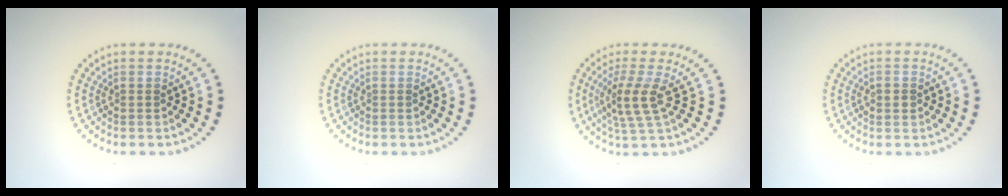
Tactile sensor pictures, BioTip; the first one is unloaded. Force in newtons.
{"total": 0.0}
{"total": 3.3, "press": 2.8, "slide": 1.7}
{"total": 1.3, "press": 1.3, "slide": 0.2}